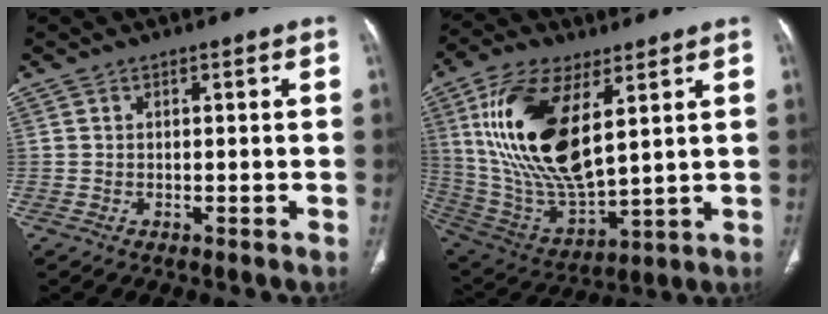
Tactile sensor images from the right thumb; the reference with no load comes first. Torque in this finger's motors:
{"motor_torque": [0.96, 4.04, 2.47, 0.29, 0.66]}